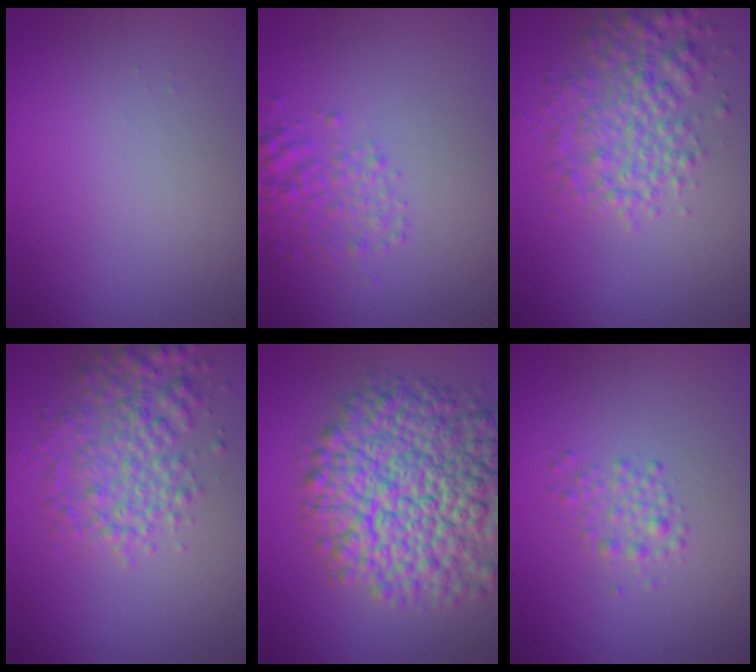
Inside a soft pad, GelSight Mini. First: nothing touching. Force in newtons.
{"total": 2.5, "press": 2.5, "slide": 0.1}
{"total": 4.5, "press": 4.5, "slide": 0.1}
{"total": 4.5, "press": 4.5, "slide": 0.1}
{"total": 12.4, "press": 12.4, "slide": 0.5}
{"total": 1.6, "press": 1.6, "slide": 0.0}